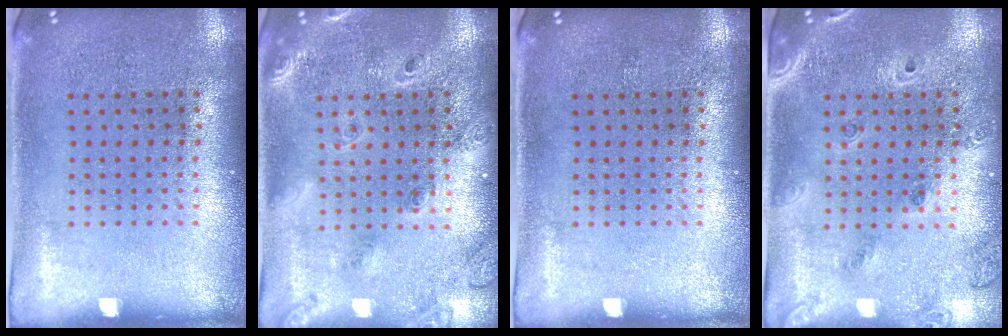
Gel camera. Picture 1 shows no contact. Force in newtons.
{"total": 1.9, "press": 1.7, "slide": 0.8}
{"total": 0.0}
{"total": 1.4, "press": 1.3, "slide": 0.5}